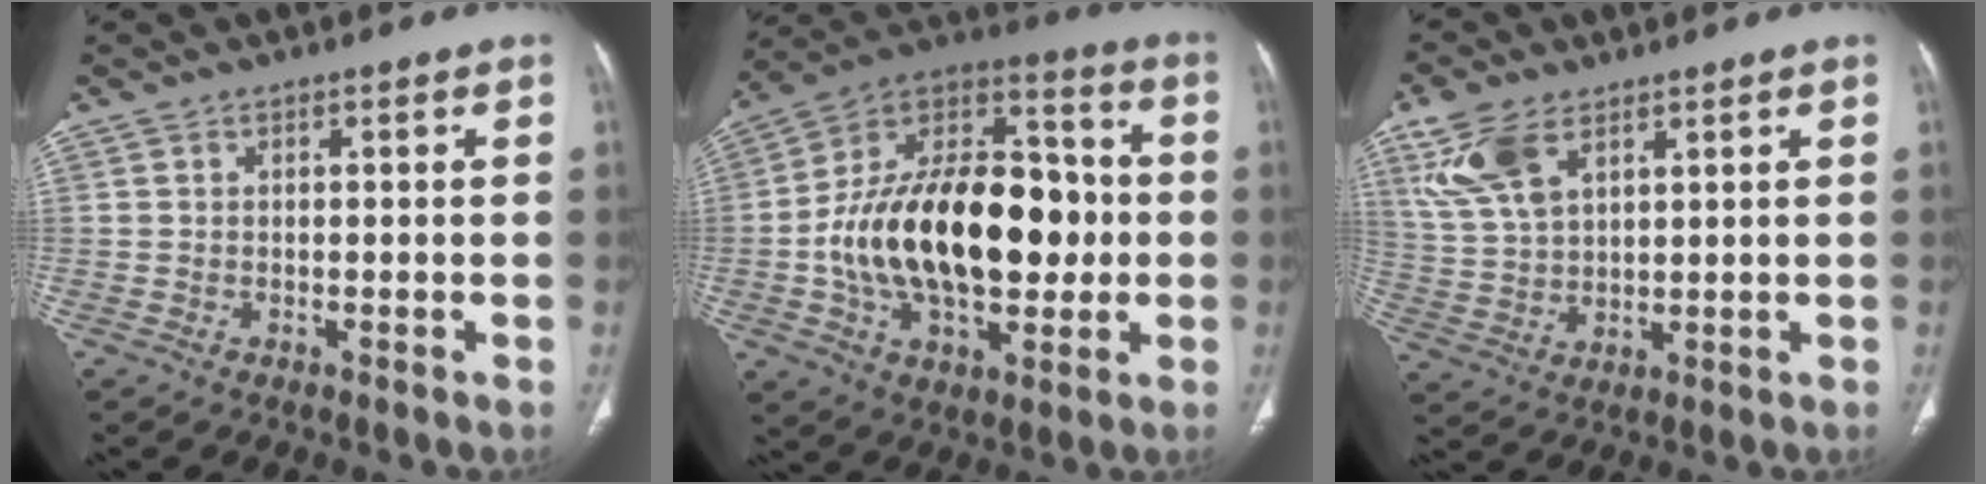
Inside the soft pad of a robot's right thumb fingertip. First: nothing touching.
{"total": 28.6, "force": [-1.9, 16.4, 23.3], "torque": [-0.378, 0.033, -0.022]}
{"total": 10.2, "force": [5.6, 5.3, 6.7], "torque": [-0.141, -0.010, 0.121]}